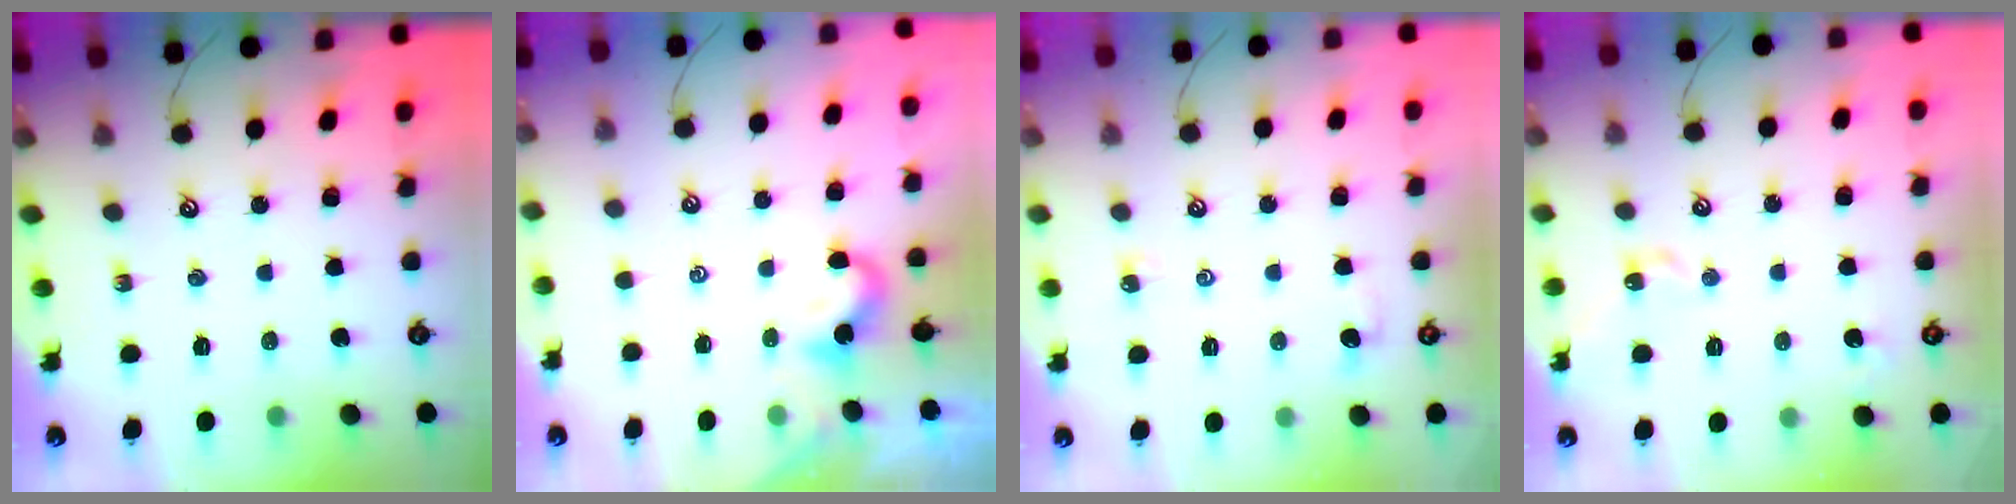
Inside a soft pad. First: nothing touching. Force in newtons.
{"total": 1.2, "press": 1.2, "slide": 0.2}
{"total": 1.7, "press": 1.6, "slide": 0.5}
{"total": 6.3, "press": 6.3, "slide": 0.4}